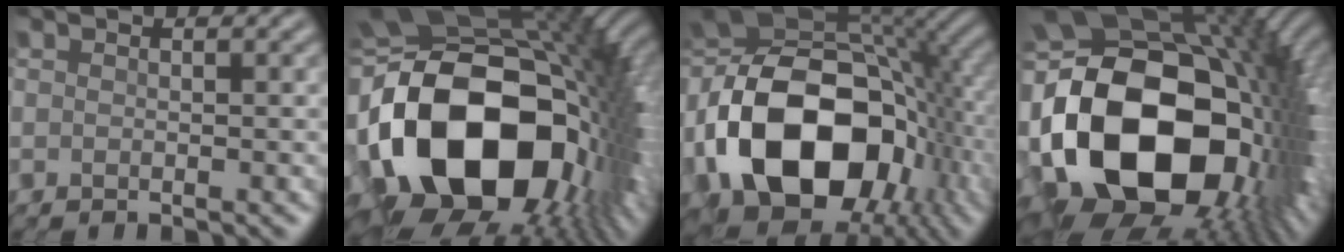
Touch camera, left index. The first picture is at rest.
{"total": 20.2, "force": [-2.8, 13.5, 14.7], "torque": [-0.311, -0.033, -0.018]}
{"total": 19.3, "force": [-4.1, 12.8, 13.8], "torque": [-0.299, -0.021, -0.059]}
{"total": 21.9, "force": [-1.9, 14.8, 16.1], "torque": [-0.344, -0.036, 0.000]}